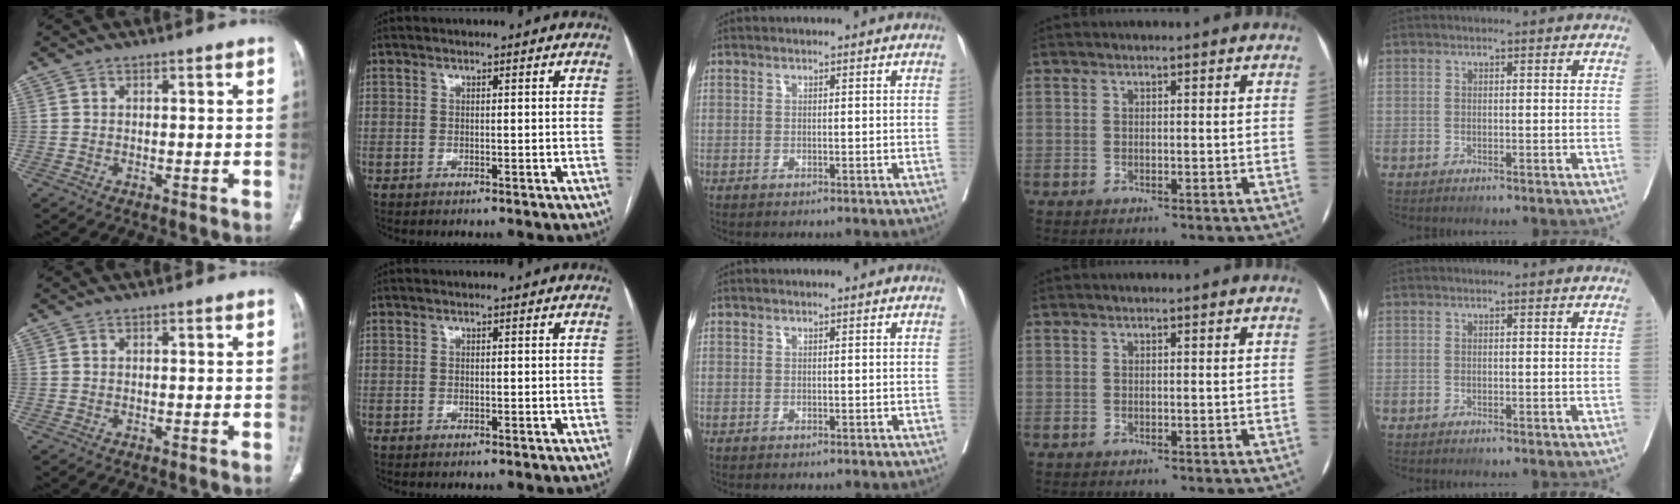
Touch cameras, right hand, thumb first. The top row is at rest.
{}